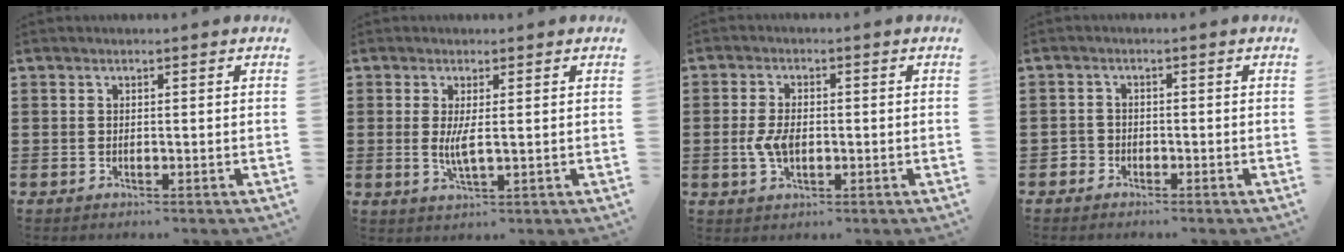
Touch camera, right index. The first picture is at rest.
{"total": 3.3, "force": [0.3, 0.6, 3.3], "torque": [-0.061, -0.005, 0.006]}
{"total": 4.6, "force": [-0.5, 2.7, 3.7], "torque": [-0.085, 0.003, -0.013]}
{"total": 1.8, "force": [-1.3, 1.2, 0.0], "torque": [-0.004, 0.004, -0.030]}